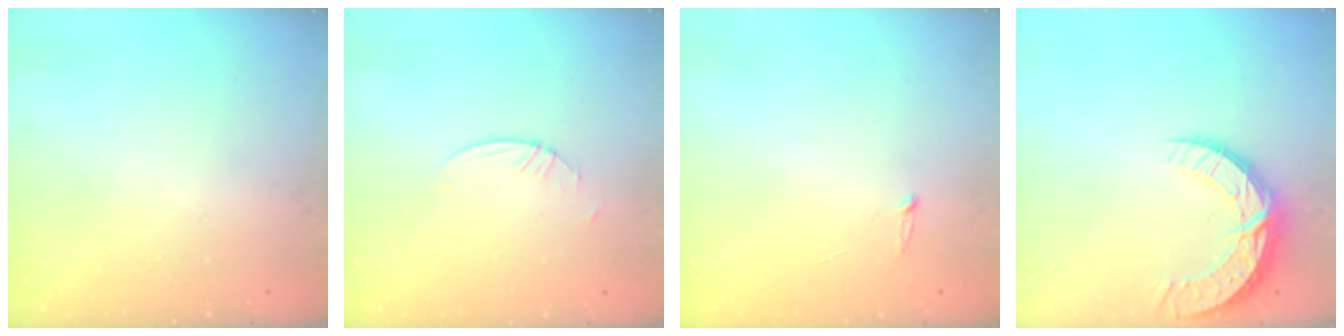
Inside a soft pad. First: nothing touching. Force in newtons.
{"total": 0.8, "press": 0.8, "slide": 0.2}
{"total": 2.5, "press": 2.5, "slide": 0.2}
{"total": 10.2, "press": 10.2, "slide": 0.8}